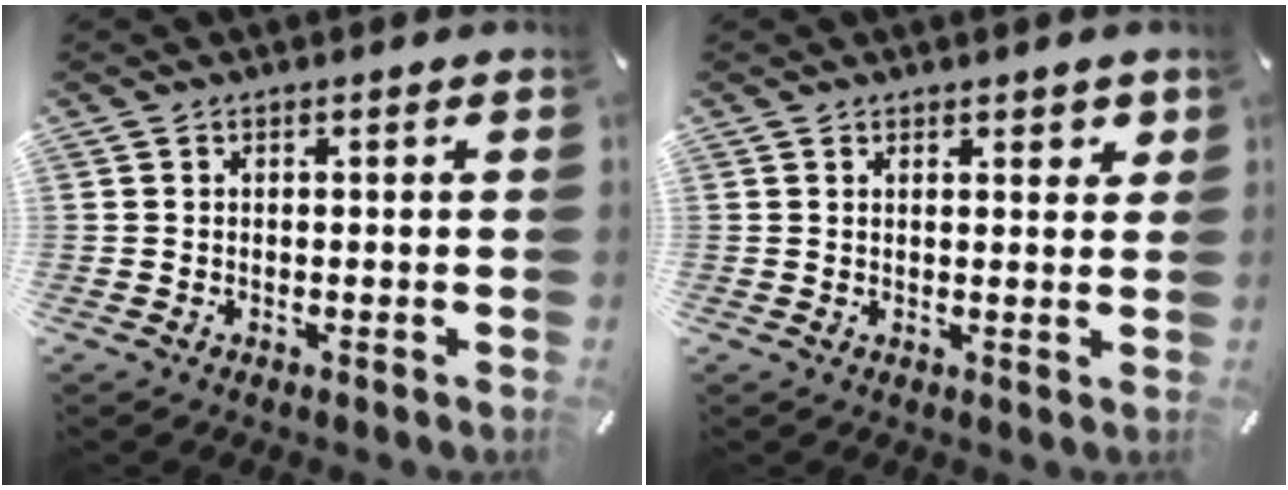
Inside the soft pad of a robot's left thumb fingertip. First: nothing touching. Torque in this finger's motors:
{"motor_torque": [0.15, -0.25, -0.20, -0.19, 0.00]}